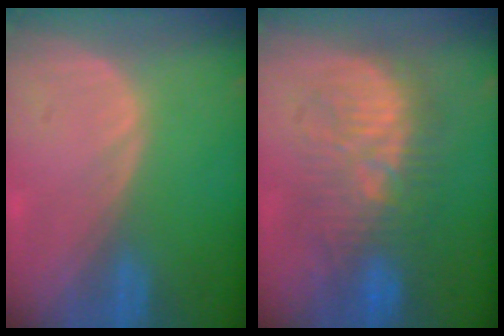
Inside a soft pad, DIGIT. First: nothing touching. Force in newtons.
{"total": 9.9, "press": 9.9, "slide": 0.3}